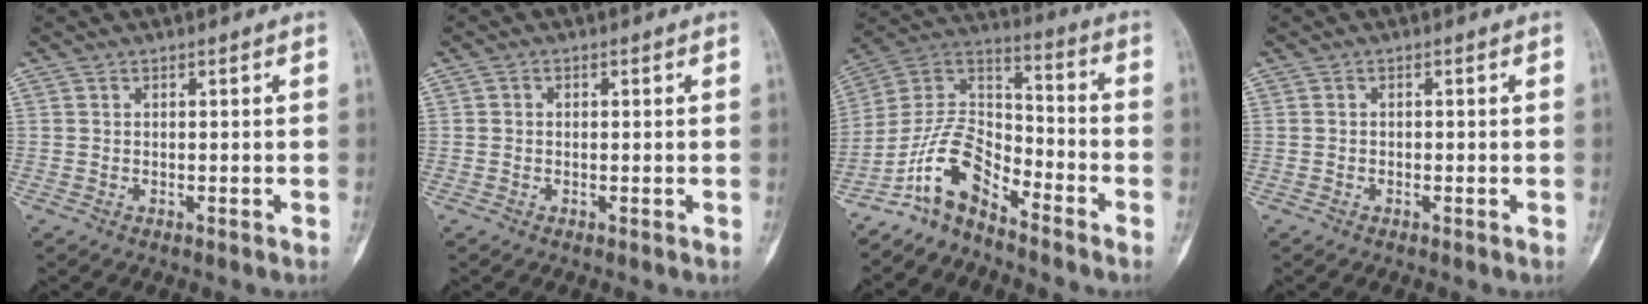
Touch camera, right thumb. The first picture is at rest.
{"total": 0.7, "force": [0.0, 0.7, 0.2], "torque": [0.003, 0.003, -0.004]}
{"total": 11.4, "force": [-8.2, 5.1, 6.0], "torque": [-0.104, 0.092, -0.168]}
{"total": 0.6, "force": [-0.3, 0.4, 0.2], "torque": [-0.003, 0.002, -0.010]}